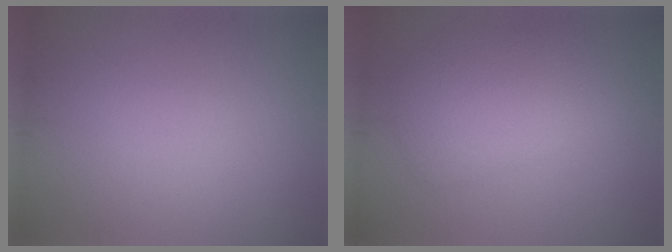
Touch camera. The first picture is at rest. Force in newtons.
{"total": 4.5, "press": 4.4, "slide": 0.2}